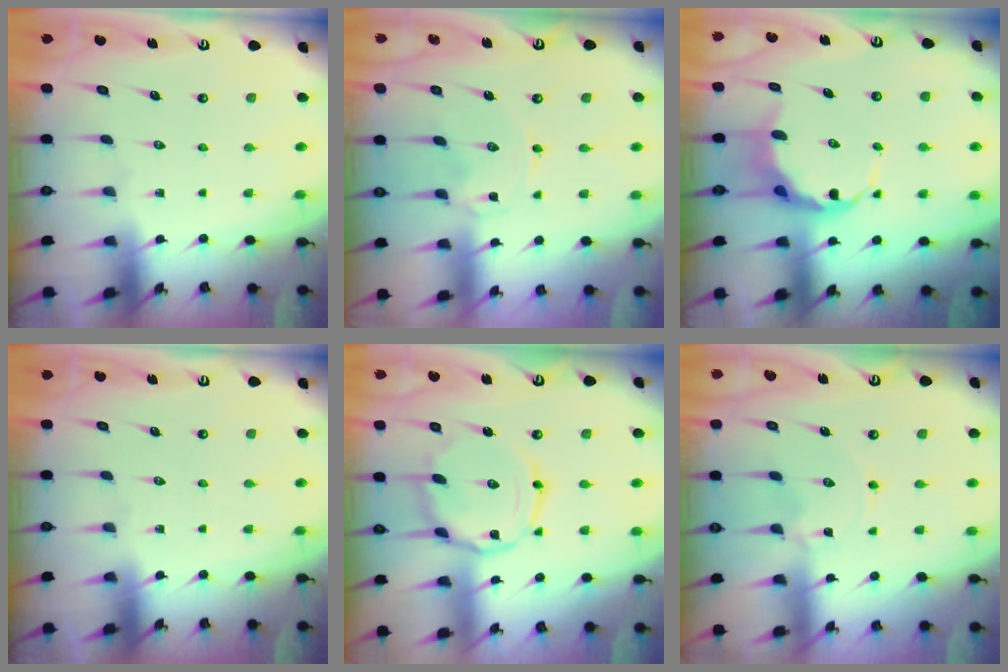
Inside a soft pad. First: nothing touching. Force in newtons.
{"total": 0.0}
{"total": 7.0, "press": 6.7, "slide": 2.0}
{"total": 0.0}
{"total": 10.5, "press": 10.5, "slide": 0.6}
{"total": 0.0}